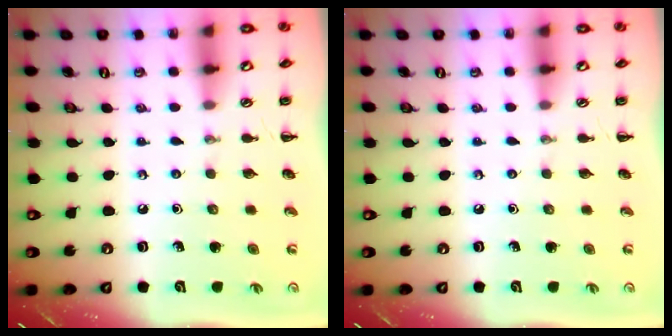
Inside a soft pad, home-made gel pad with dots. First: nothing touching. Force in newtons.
{"total": 0.0}